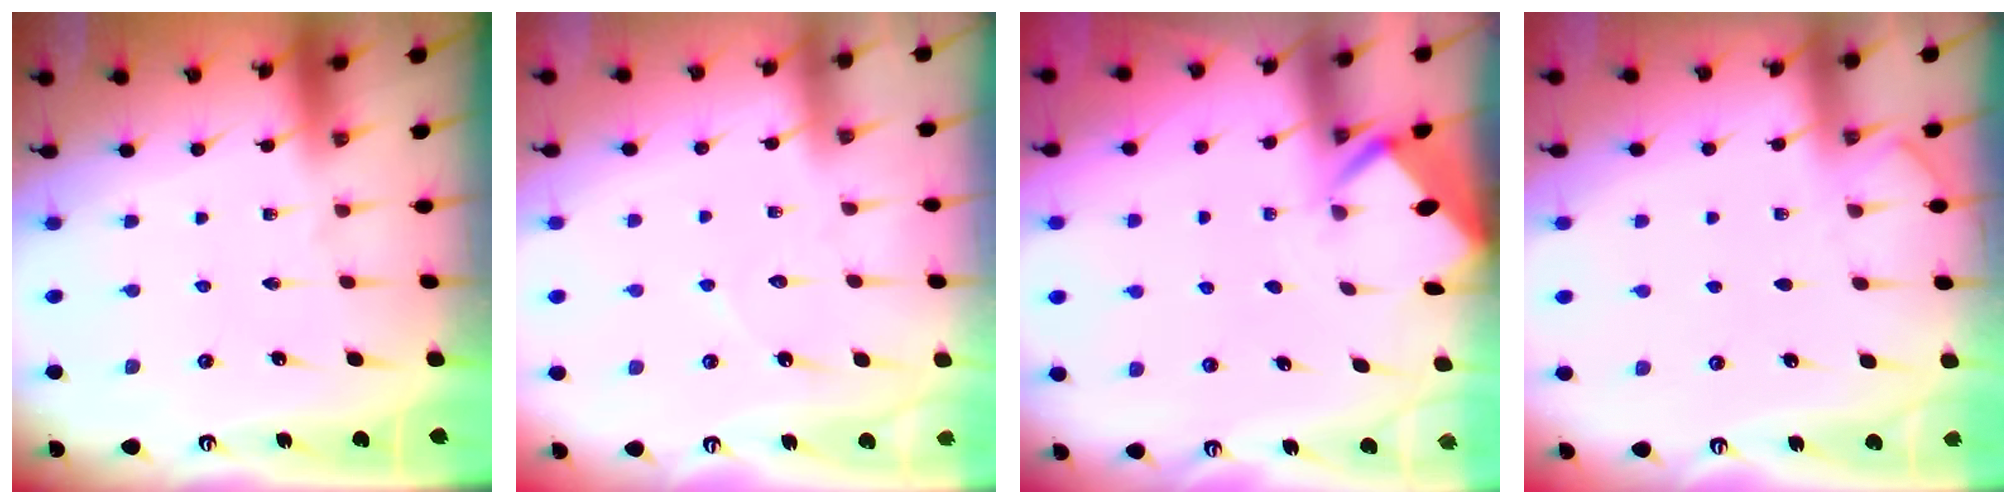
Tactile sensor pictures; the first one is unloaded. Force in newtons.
{"total": 4.0, "press": 4.0, "slide": 0.4}
{"total": 2.5, "press": 2.5, "slide": 0.1}
{"total": 3.3, "press": 3.3, "slide": 0.4}